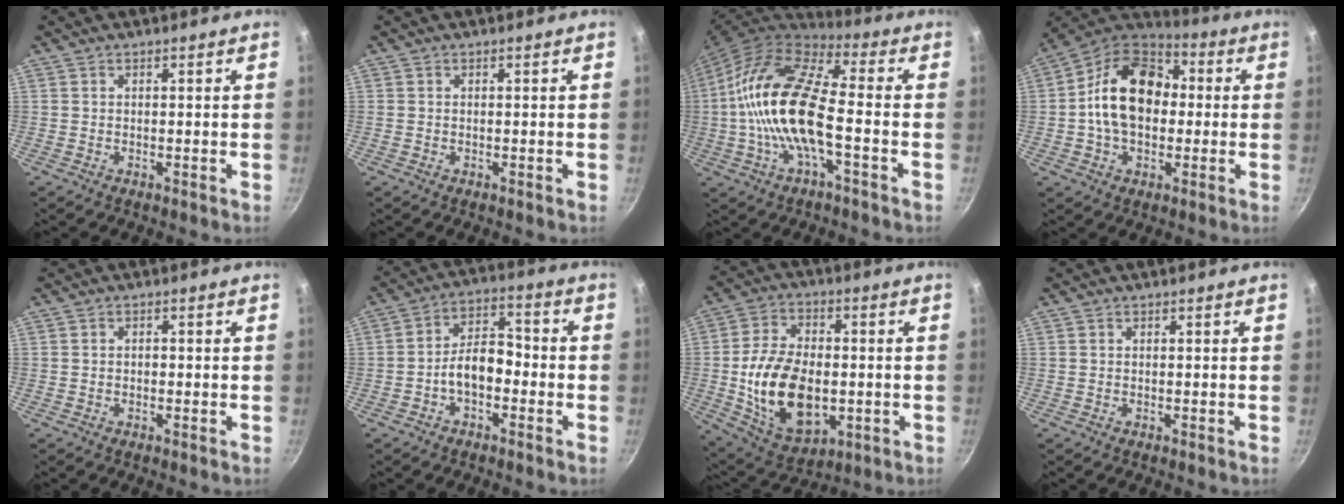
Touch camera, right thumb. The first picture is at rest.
{"total": 0.0}
{"total": 18.5, "force": [-2.2, 7.0, 17.0], "torque": [-0.322, 0.034, -0.058]}
{"total": 17.7, "force": [0.5, 12.4, 12.6], "torque": [-0.179, 0.035, -0.010]}
{"total": 0.8, "force": [-0.2, 0.6, 0.5], "torque": [-0.006, 0.004, -0.003]}
{"total": 7.8, "force": [-2.6, 4.6, 5.7], "torque": [-0.071, 0.043, -0.051]}
{"total": 18.7, "force": [-2.0, 11.7, 14.4], "torque": [-0.242, 0.009, -0.020]}
{"total": 0.0}